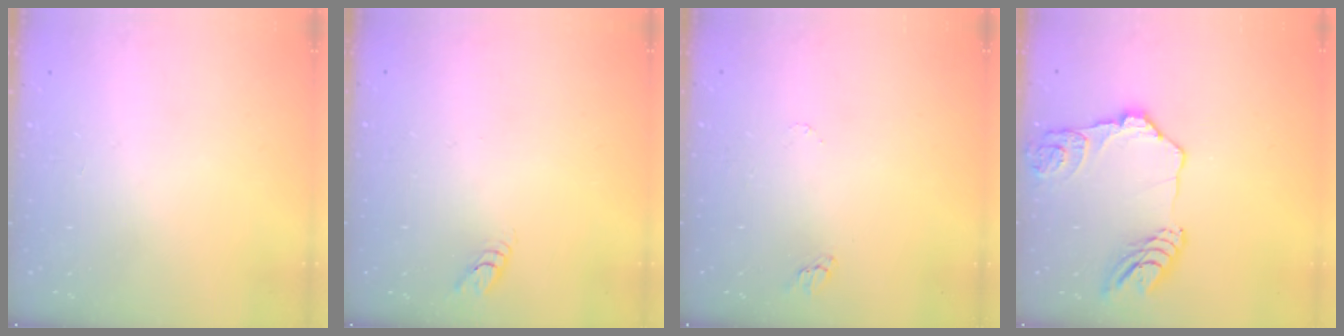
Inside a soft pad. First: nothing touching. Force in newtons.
{"total": 2.8, "press": 2.8, "slide": 0.3}
{"total": 2.9, "press": 2.9, "slide": 0.2}
{"total": 16.0, "press": 15.9, "slide": 1.7}